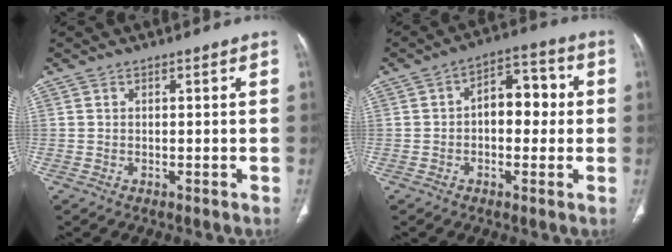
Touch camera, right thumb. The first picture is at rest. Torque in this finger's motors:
{"motor_torque": [-0.42, 0.21, 0.20, 0.01, 0.08]}